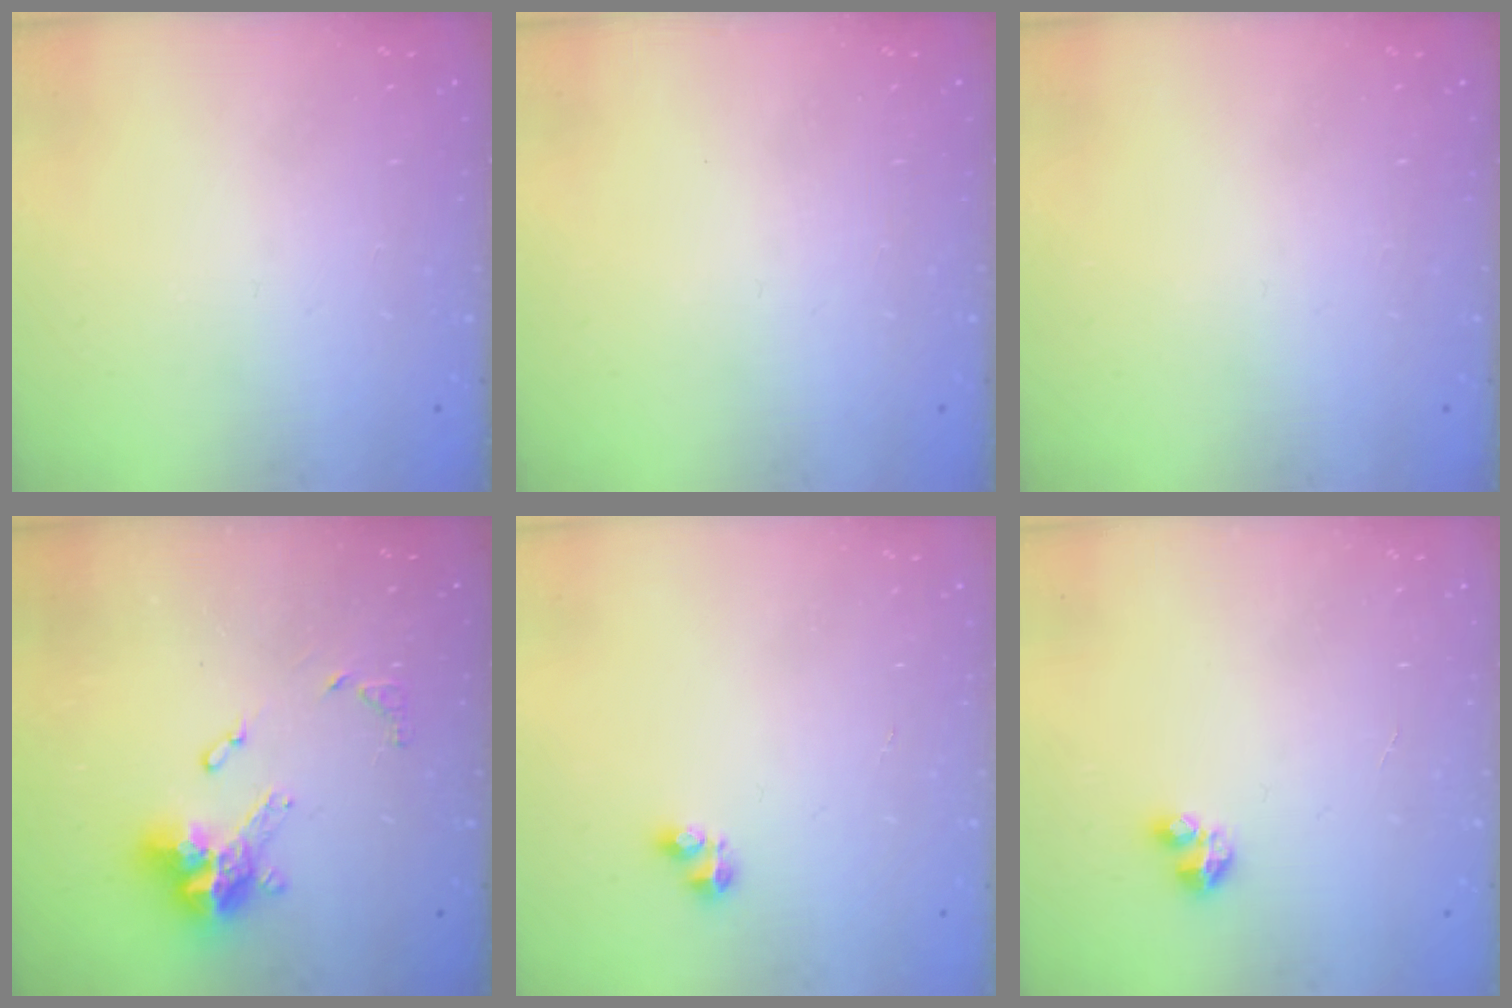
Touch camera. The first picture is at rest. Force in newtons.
{"total": 0.0}
{"total": 0.0}
{"total": 13.4, "press": 13.3, "slide": 1.4}
{"total": 2.9, "press": 2.9, "slide": 0.3}
{"total": 2.9, "press": 2.9, "slide": 0.2}